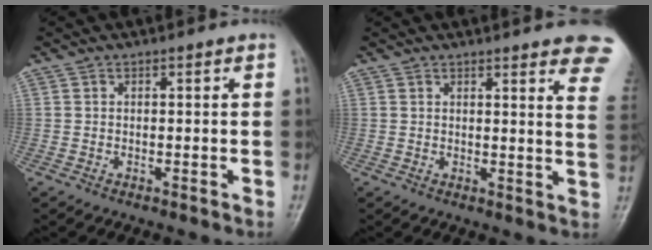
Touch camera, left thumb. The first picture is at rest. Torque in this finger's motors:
{"motor_torque": [2.87, 1.73, 1.52, -1.25, 0.07]}